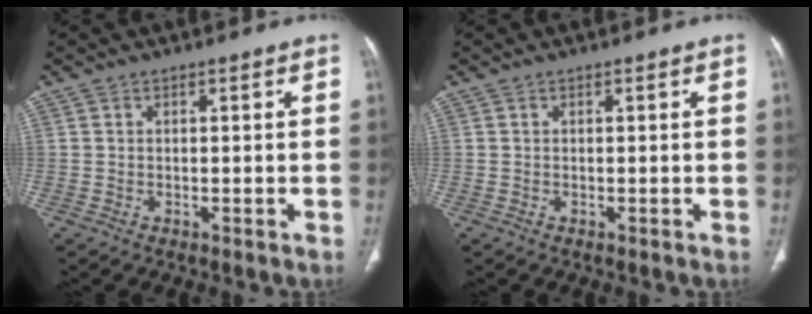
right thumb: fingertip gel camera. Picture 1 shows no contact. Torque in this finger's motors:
{"motor_torque": [0.00, 0.01, -0.01, 0.01, 0.00]}